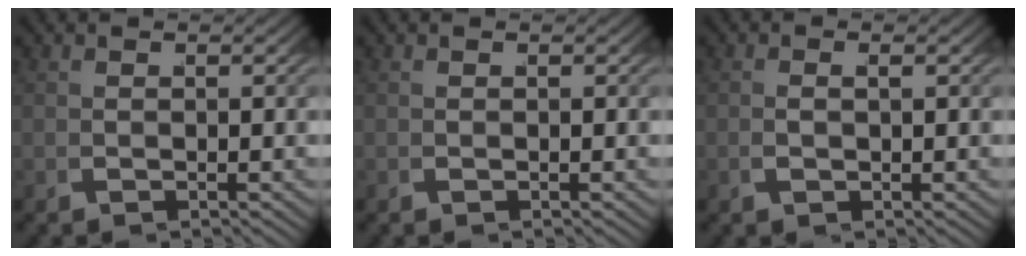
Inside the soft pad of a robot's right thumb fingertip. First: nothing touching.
{"total": 0.0}
{"total": 0.8, "force": [-0.2, 0.4, 0.7], "torque": [-0.020, 0.000, 0.001]}